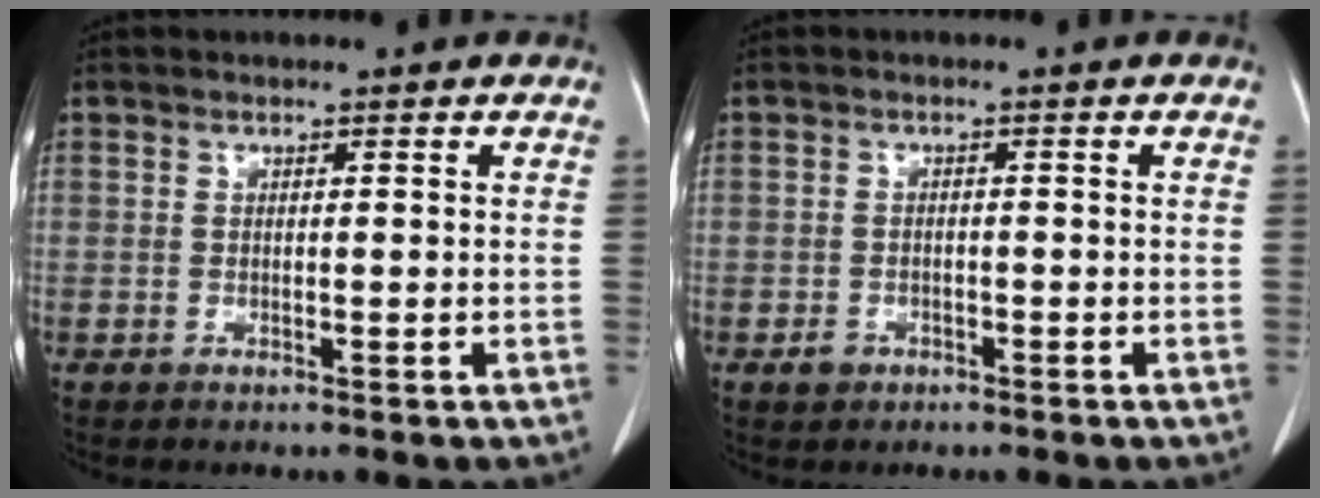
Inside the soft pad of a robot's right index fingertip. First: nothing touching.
{"total": 2.0, "force": [-1.2, 1.5, 0.5], "torque": [-0.010, 0.004, -0.015]}